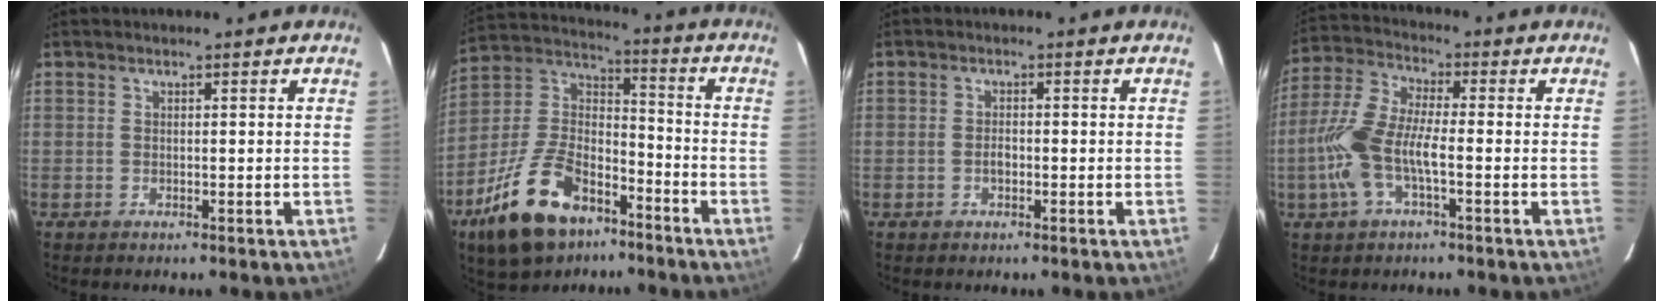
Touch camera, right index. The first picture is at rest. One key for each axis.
{"total": 19.8, "fx": -11.5, "fy": 10.7, "fz": 12.1, "tx": -0.254, "ty": 0.011, "tz": -0.195}
{"total": 1.4, "fx": -0.6, "fy": 0.8, "fz": 1.0, "tx": -0.020, "ty": 0.005, "tz": -0.009}
{"total": 10.8, "fx": -2.9, "fy": 3.5, "fz": 9.8, "tx": -0.222, "ty": 0.006, "tz": -0.059}